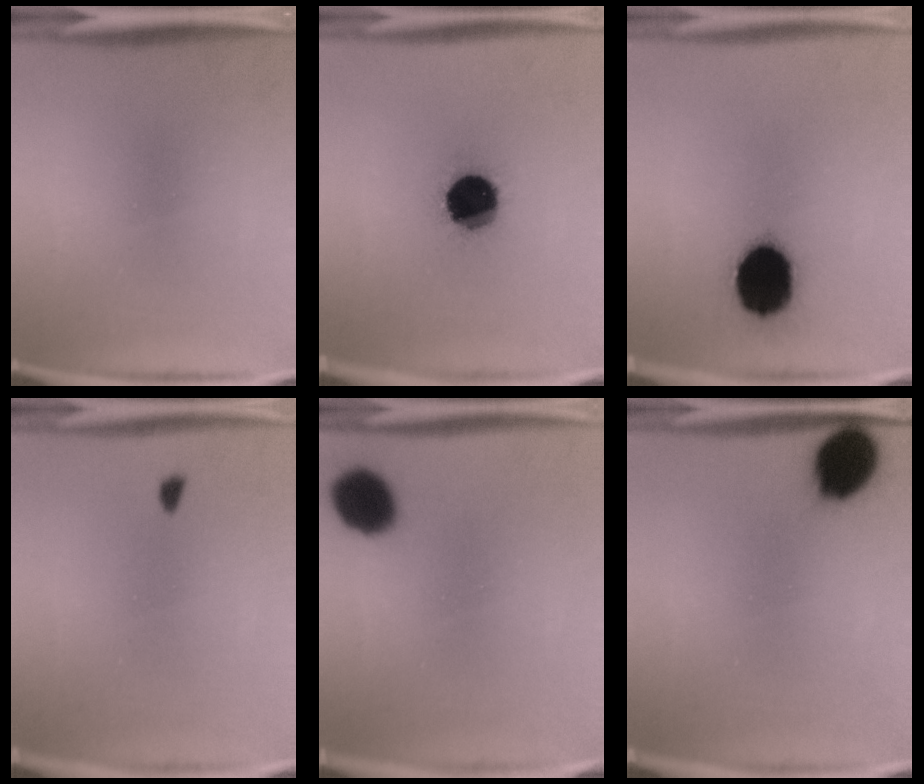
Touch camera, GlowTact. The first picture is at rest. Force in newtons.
{"total": 18.4}
{"total": 17.2}
{"total": 1.1}
{"total": 11.0}
{"total": 11.4}